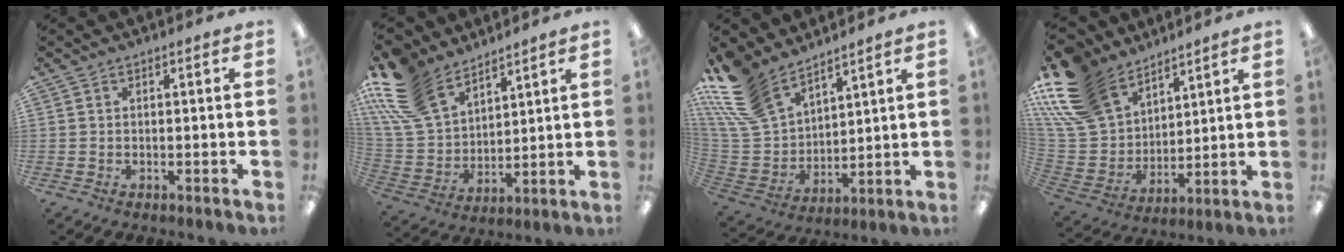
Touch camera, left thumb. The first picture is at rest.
{"total": 18.3, "force": [12.5, 10.1, 8.7], "torque": [-0.206, -0.057, 0.237]}
{"total": 16.7, "force": [12.7, 8.0, 7.5], "torque": [-0.195, -0.063, 0.241]}
{"total": 19.7, "force": [13.6, 11.8, 8.1], "torque": [-0.199, -0.069, 0.260]}